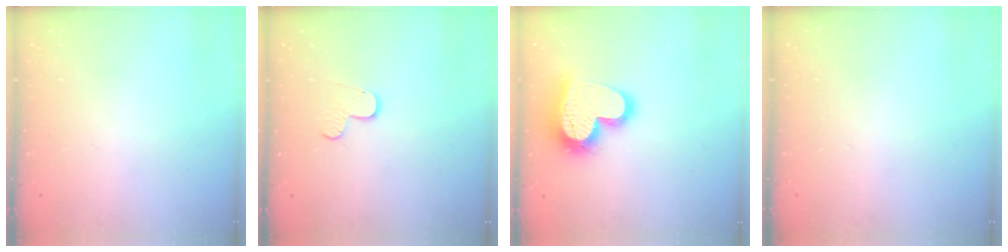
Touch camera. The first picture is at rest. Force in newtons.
{"total": 4.0, "press": 4.0, "slide": 0.2}
{"total": 18.6, "press": 18.5, "slide": 1.5}
{"total": 0.0}